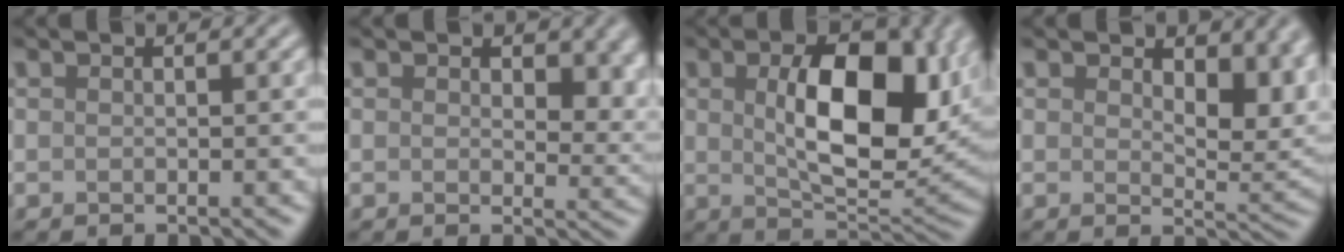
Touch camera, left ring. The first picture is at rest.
{"total": 4.5, "force": [1.4, 2.8, 3.1], "torque": [-0.040, -0.012, 0.018]}
{"total": 10.4, "force": [1.5, 5.1, 9.0], "torque": [-0.137, -0.002, 0.032]}
{"total": 5.5, "force": [2.3, 2.9, 4.1], "torque": [-0.053, -0.011, 0.034]}